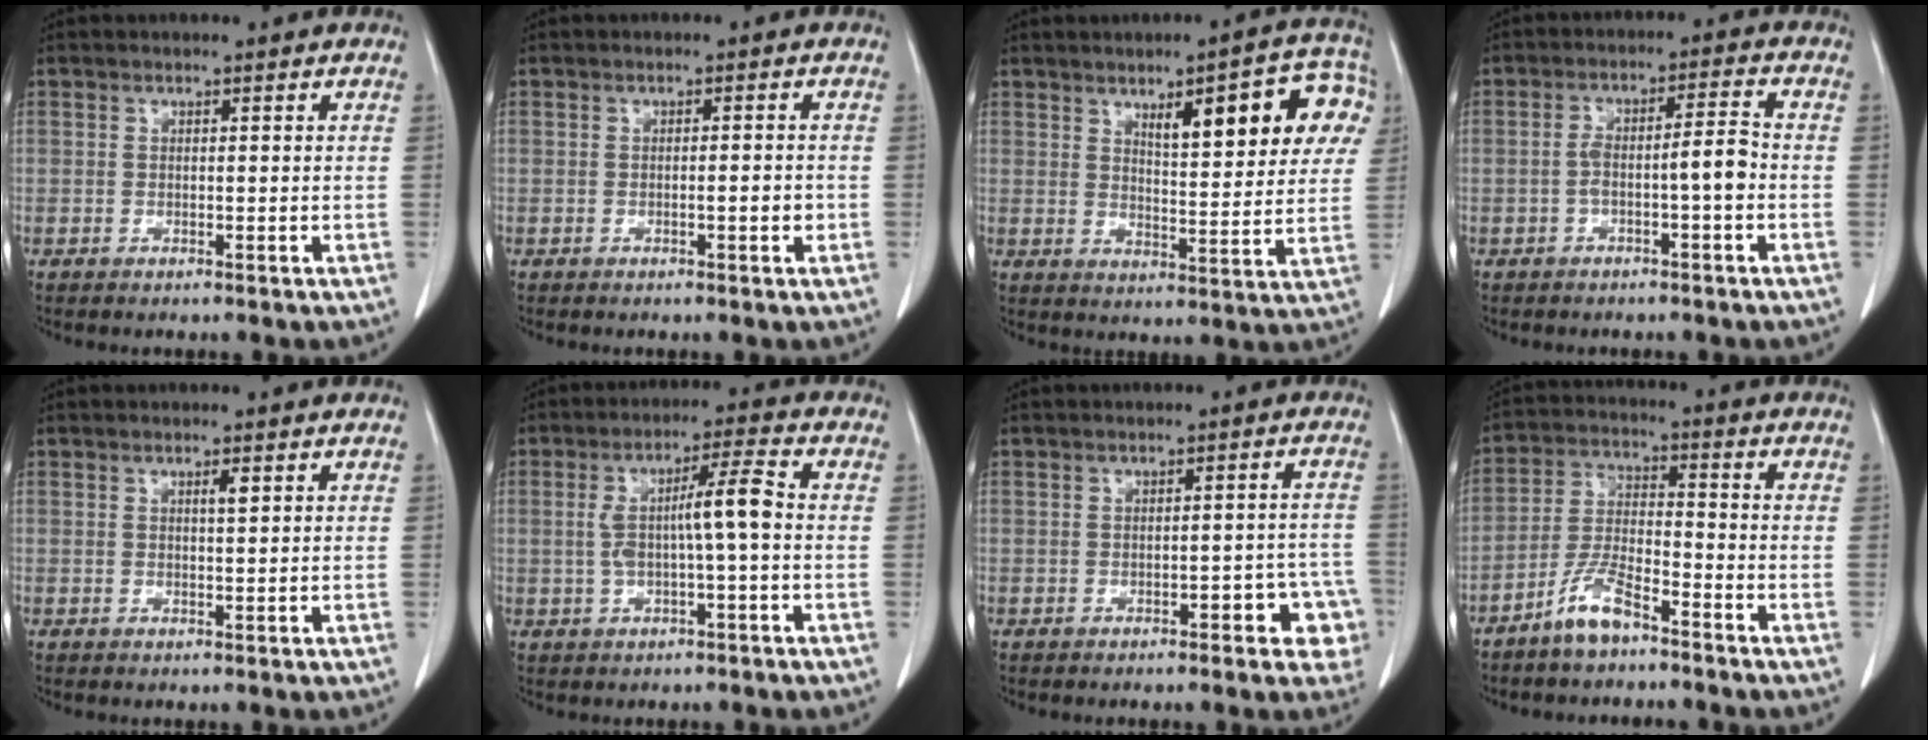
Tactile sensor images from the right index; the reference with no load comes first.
{"total": 1.8, "force": [-0.6, 0.3, 1.7], "torque": [-0.028, 0.000, -0.009]}
{"total": 13.8, "force": [5.6, 3.3, 12.2], "torque": [-0.151, 0.019, 0.072]}
{"total": 5.4, "force": [-1.6, 0.5, 5.1], "torque": [-0.092, 0.023, -0.023]}
{"total": 1.2, "force": [0.5, 0.1, 1.1], "torque": [-0.021, -0.001, 0.008]}
{"total": 7.3, "force": [-0.1, 0.5, 7.3], "torque": [-0.135, 0.019, -0.001]}
{"total": 6.2, "force": [-2.6, 2.1, 5.2], "torque": [-0.043, 0.016, -0.029]}
{"total": 7.0, "force": [-5.3, 1.6, 4.3], "torque": [-0.100, -0.006, -0.106]}